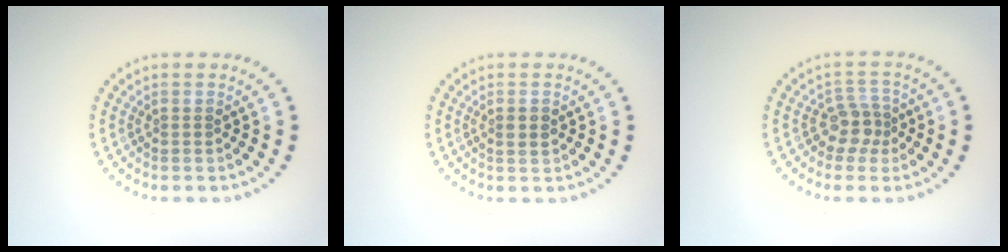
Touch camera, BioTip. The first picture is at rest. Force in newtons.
{"total": 1.1, "press": 1.1, "slide": 0.3}
{"total": 2.5, "press": 2.0, "slide": 1.6}